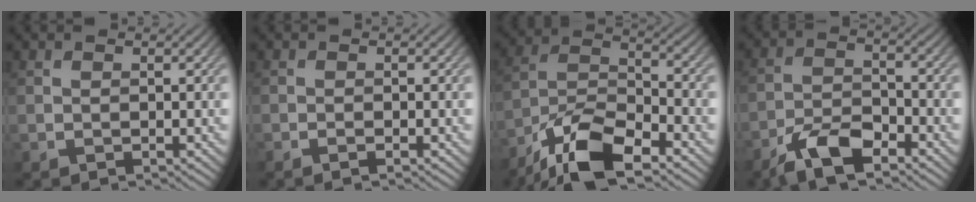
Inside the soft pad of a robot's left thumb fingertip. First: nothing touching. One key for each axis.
{"total": 0.9, "fx": -0.6, "fy": 0.1, "fz": 0.6, "tx": -0.013, "ty": -0.001, "tz": -0.012}
{"total": 12.4, "fx": -8.7, "fy": 4.0, "fz": 7.9, "tx": -0.154, "ty": -0.002, "tz": -0.178}
{"total": 7.1, "fx": -5.1, "fy": 2.4, "fz": 4.2, "tx": -0.084, "ty": 0.000, "tz": -0.103}